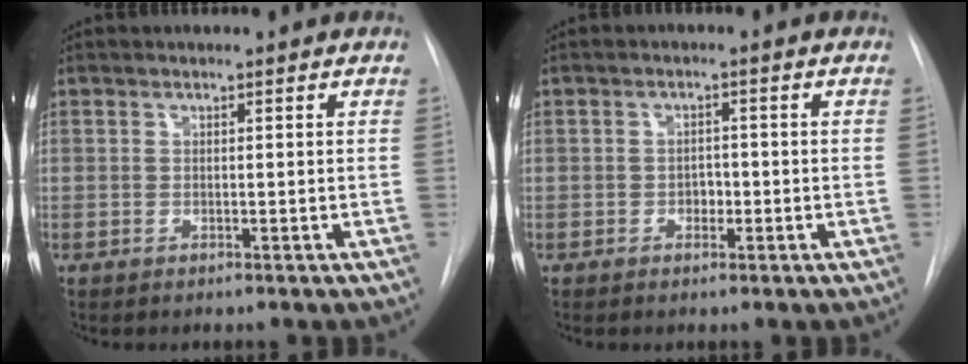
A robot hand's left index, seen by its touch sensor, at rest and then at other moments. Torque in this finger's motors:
{"motor_torque": [0.10, 0.02, 0.02, 0.00]}